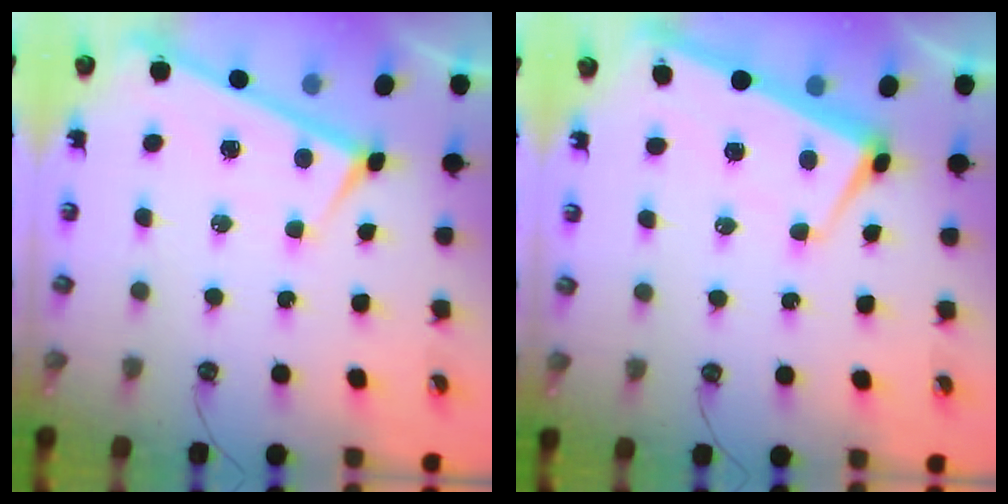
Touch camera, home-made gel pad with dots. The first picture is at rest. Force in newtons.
{"total": 1.1, "press": 0.7, "slide": 0.9}